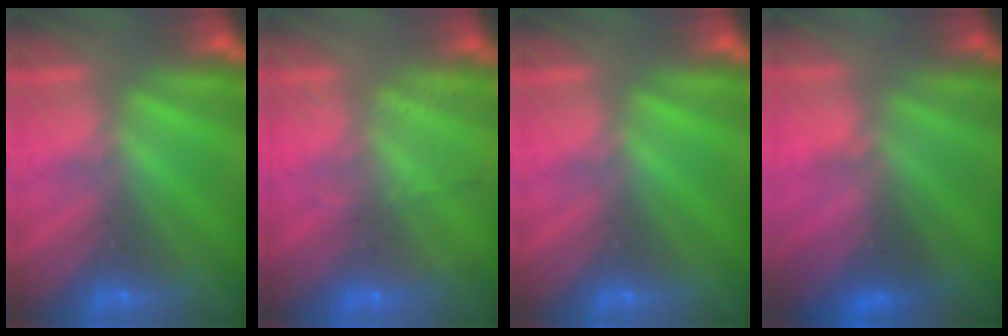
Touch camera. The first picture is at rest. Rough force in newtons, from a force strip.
{"total": 2.0}
{"total": 0.0}
{"total": 2.2}